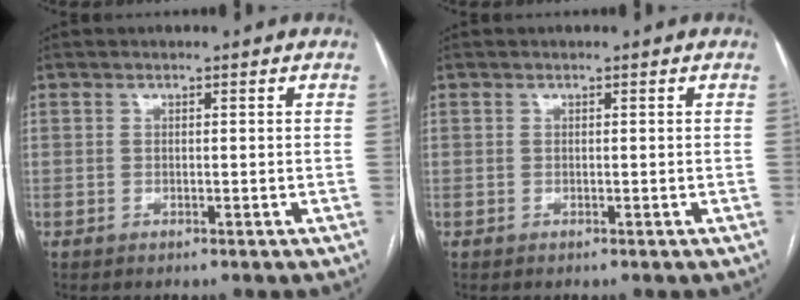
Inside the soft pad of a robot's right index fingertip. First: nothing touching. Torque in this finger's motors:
{"motor_torque": [-0.01, 0.01, 0.00, 0.01]}